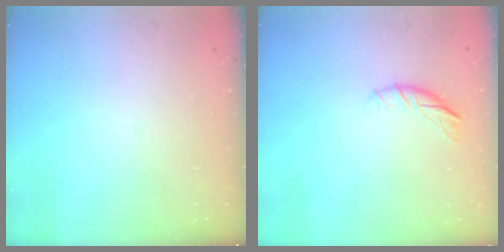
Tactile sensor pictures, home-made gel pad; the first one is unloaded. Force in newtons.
{"total": 7.0, "press": 7.0, "slide": 0.7}